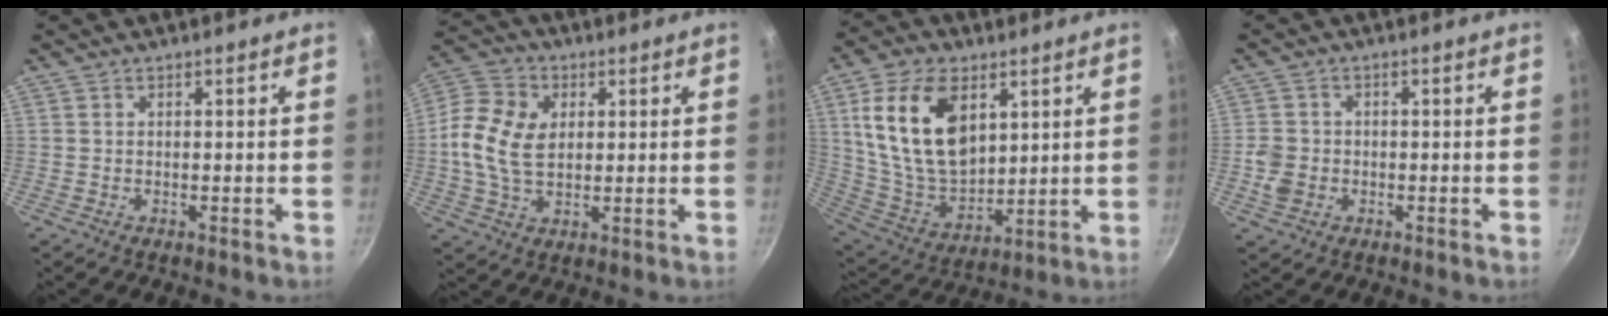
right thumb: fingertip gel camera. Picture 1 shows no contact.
{"total": 12.3, "force": [1.3, 8.4, 8.9], "torque": [-0.173, 0.009, 0.020]}
{"total": 19.3, "force": [6.6, 11.3, 14.2], "torque": [-0.244, -0.026, 0.133]}
{"total": 4.2, "force": [-1.0, 3.5, 2.0], "torque": [-0.034, 0.008, -0.016]}